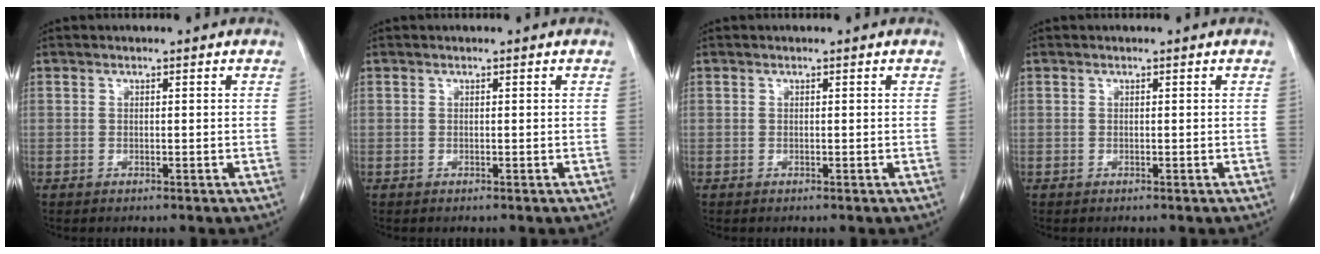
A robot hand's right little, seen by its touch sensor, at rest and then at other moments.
{"total": 0.0}
{"total": 0.0}
{"total": 0.0}